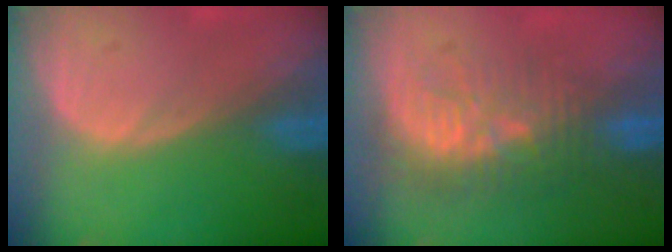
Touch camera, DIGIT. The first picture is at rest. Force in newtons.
{"total": 9.2, "press": 8.5, "slide": 3.4}